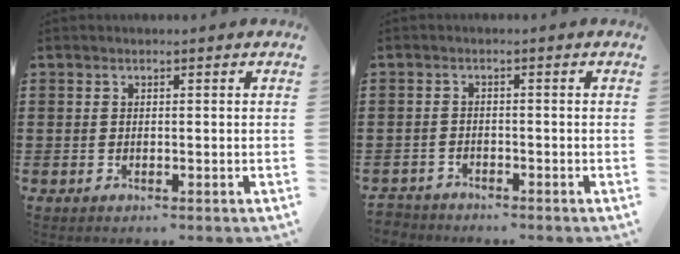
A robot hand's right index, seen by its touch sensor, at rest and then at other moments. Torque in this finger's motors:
{"motor_torque": [-1.70, -0.14, -1.06, -0.21]}